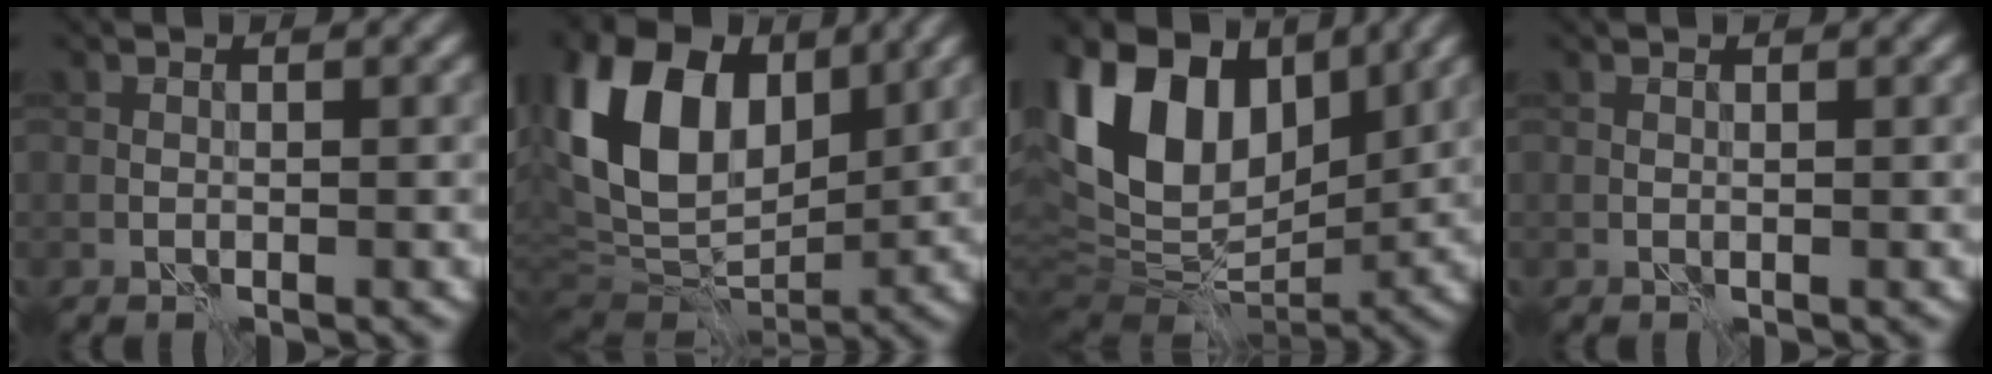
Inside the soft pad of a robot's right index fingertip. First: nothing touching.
{"total": 13.9, "force": [3.8, 9.1, 9.8], "torque": [-0.217, 0.018, 0.061]}
{"total": 13.9, "force": [4.9, 8.9, 9.4], "torque": [-0.191, 0.016, 0.088]}
{"total": 0.0}